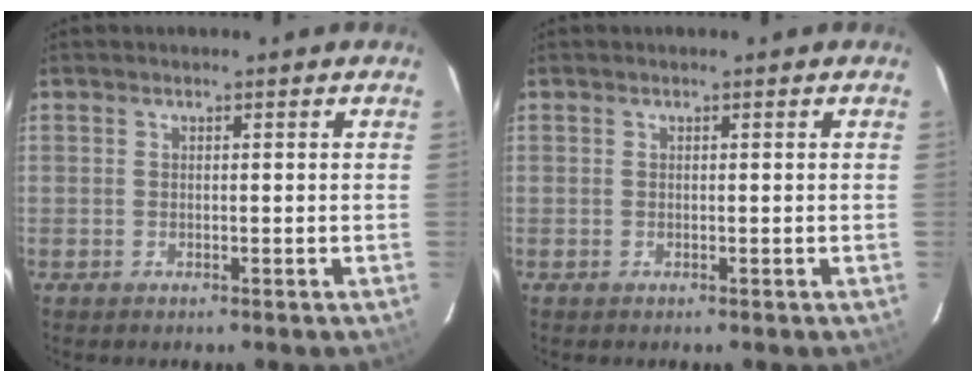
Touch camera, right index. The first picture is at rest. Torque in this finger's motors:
{"motor_torque": [0.24, 0.07, 0.03, 0.01]}